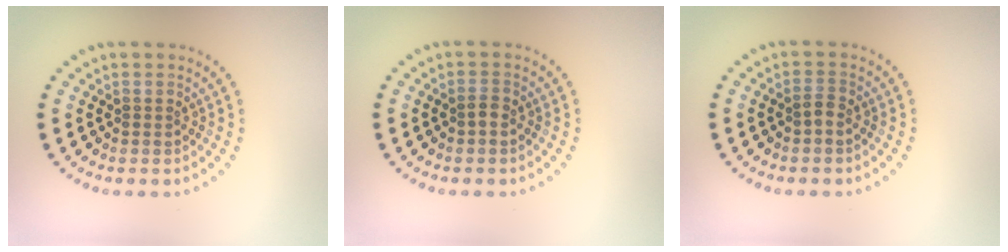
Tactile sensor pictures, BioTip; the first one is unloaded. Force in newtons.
{"total": 0.8, "press": 0.8, "slide": 0.3}
{"total": 0.9, "press": 0.9, "slide": 0.3}